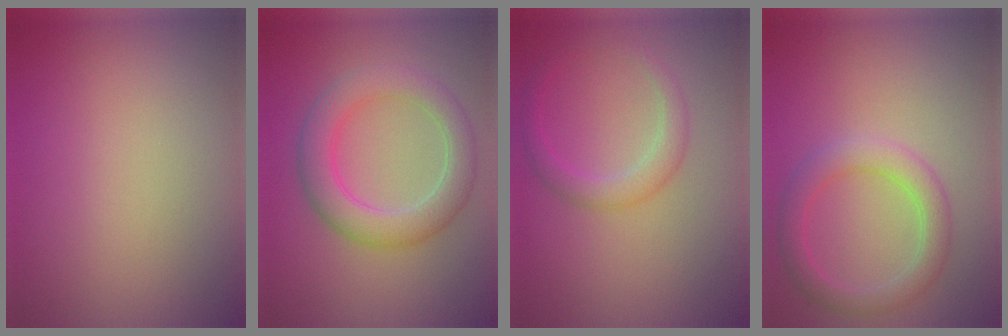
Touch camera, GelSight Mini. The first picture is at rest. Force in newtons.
{"total": 4.8, "press": 4.8, "slide": 0.3}
{"total": 2.3, "press": 2.3, "slide": 0.2}
{"total": 3.3, "press": 3.3, "slide": 0.1}